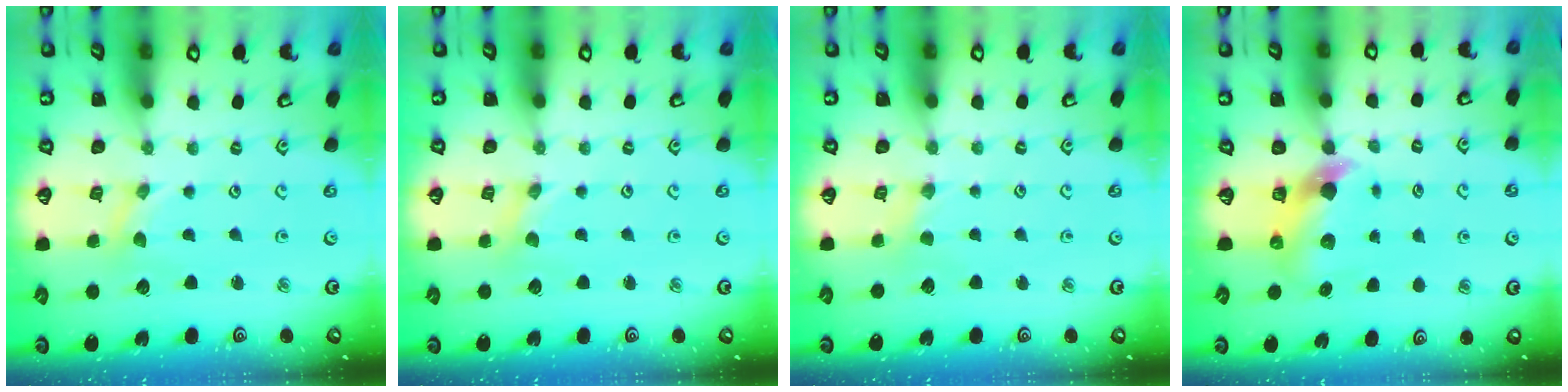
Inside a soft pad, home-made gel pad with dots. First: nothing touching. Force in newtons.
{"total": 0.0}
{"total": 1.6, "press": 1.5, "slide": 0.4}
{"total": 5.2, "press": 5.1, "slide": 0.8}